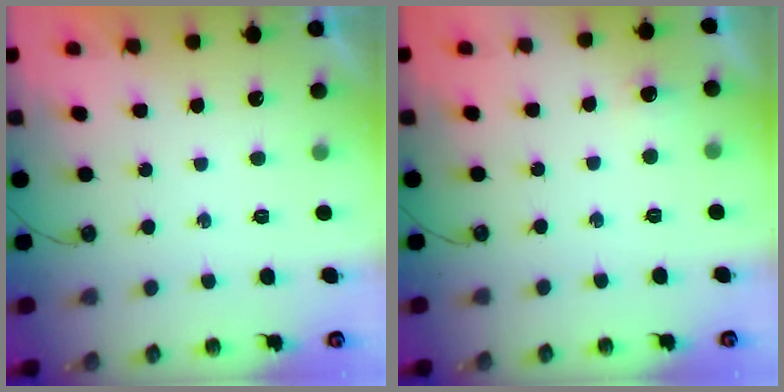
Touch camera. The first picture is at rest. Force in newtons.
{"total": 3.0, "press": 2.8, "slide": 1.0}